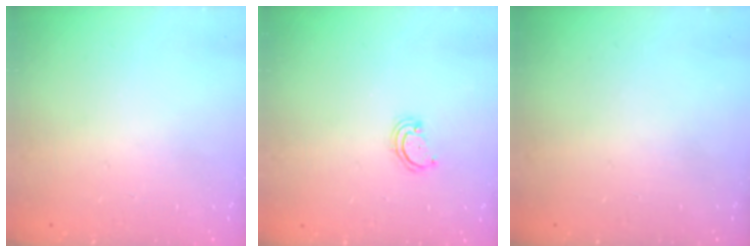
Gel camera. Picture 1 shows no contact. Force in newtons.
{"total": 3.1, "press": 3.1, "slide": 0.4}
{"total": 0.0}